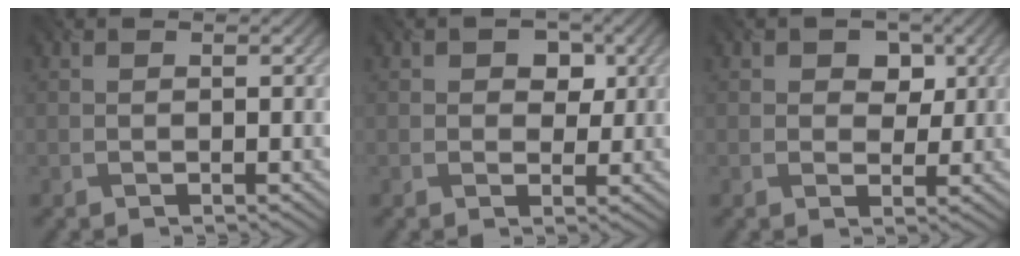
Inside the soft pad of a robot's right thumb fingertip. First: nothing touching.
{"total": 3.2, "force": [1.0, 2.5, 1.8], "torque": [-0.022, -0.002, 0.007]}
{"total": 3.6, "force": [1.3, 2.8, 2.0], "torque": [-0.027, -0.002, 0.009]}